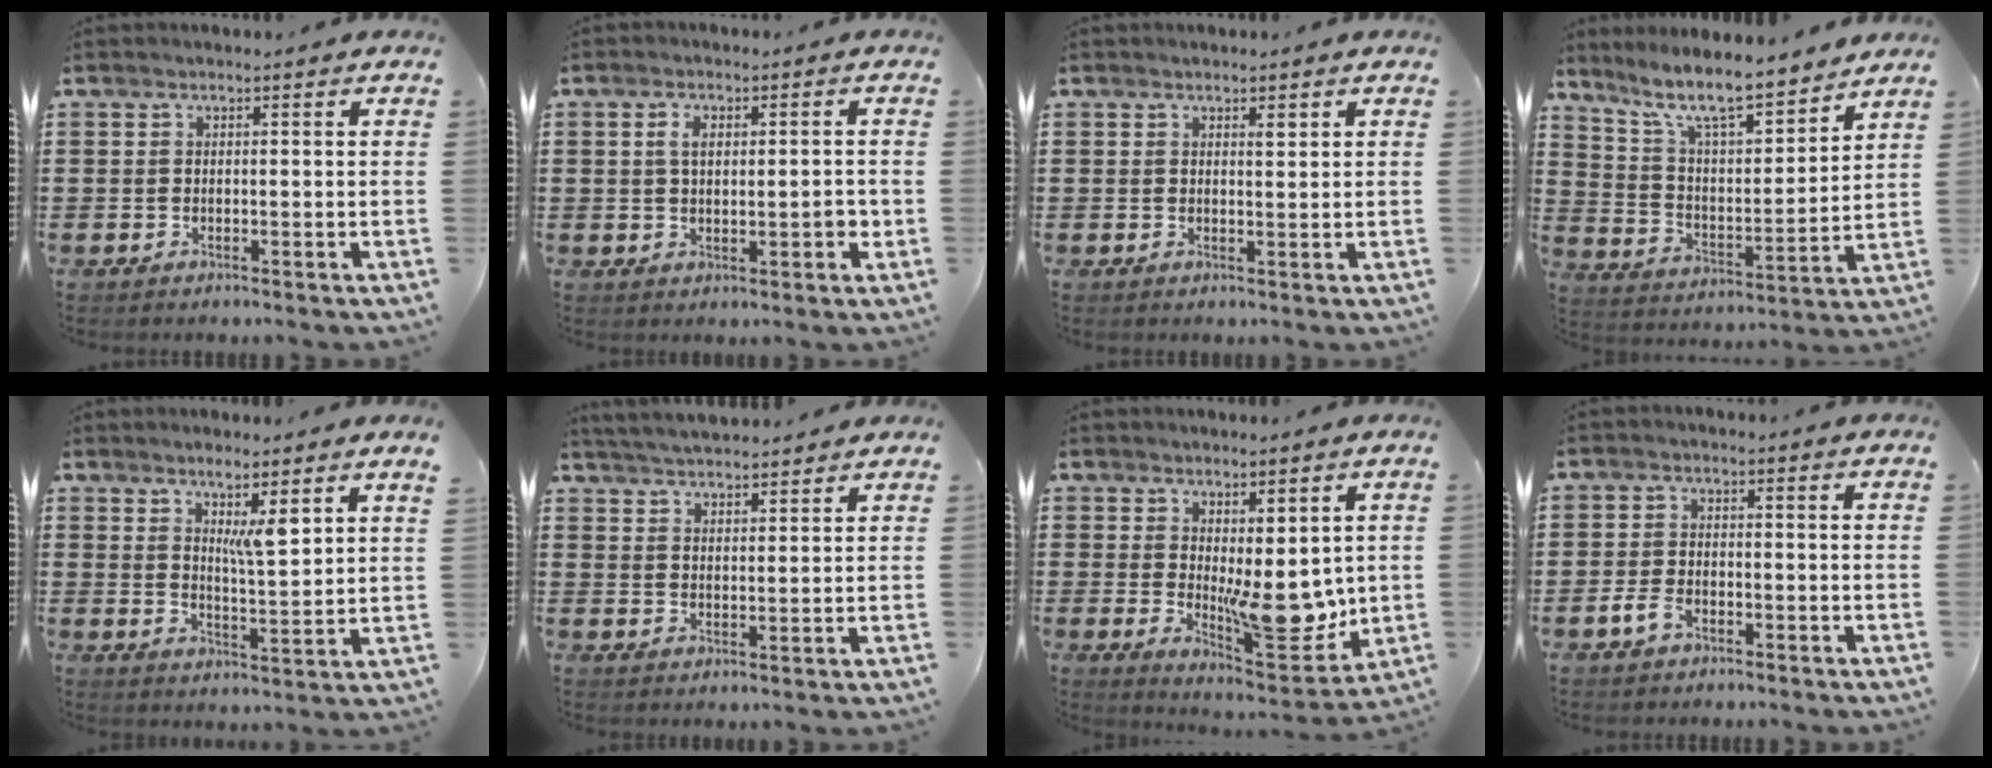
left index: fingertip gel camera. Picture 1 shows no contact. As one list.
[{"total": 4.1, "force": [0.4, 1.7, 3.7], "torque": [-0.062, 0.004, 0.004]}, {"total": 1.5, "force": [1.1, 0.6, 0.9], "torque": [-0.003, -0.004, 0.016]}, {"total": 9.4, "force": [8.1, 1.2, 4.7], "torque": [-0.122, -0.046, 0.138]}, {"total": 5.4, "force": [3.8, 0.1, 3.8], "torque": [-0.068, -0.021, 0.061]}, {"total": 3.8, "force": [3.8, -0.3, 0.3], "torque": [-0.018, -0.014, 0.069]}, {"total": 7.6, "force": [0.6, 3.5, 6.7], "torque": [-0.087, -0.021, 0.017]}, {"total": 2.9, "force": [-1.7, 1.5, 1.8], "torque": [-0.048, 0.000, -0.037]}]